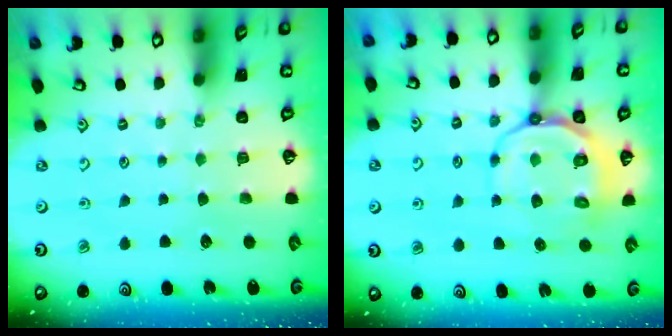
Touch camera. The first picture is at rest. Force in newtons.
{"total": 10.5, "press": 10.2, "slide": 2.4}